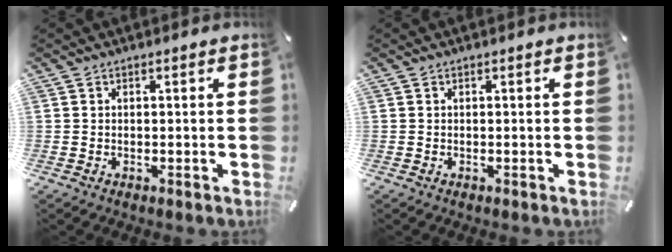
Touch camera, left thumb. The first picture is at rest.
{"total": 0.0}